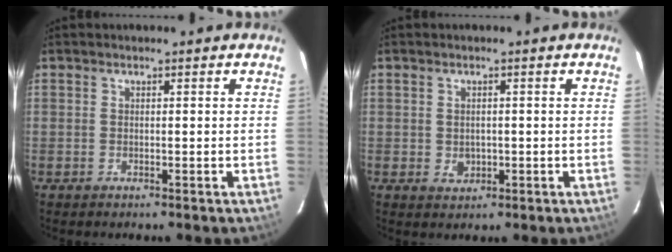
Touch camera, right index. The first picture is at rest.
{"total": 2.5, "force": [-0.3, 2.1, 1.4], "torque": [-0.023, 0.001, 0.002]}